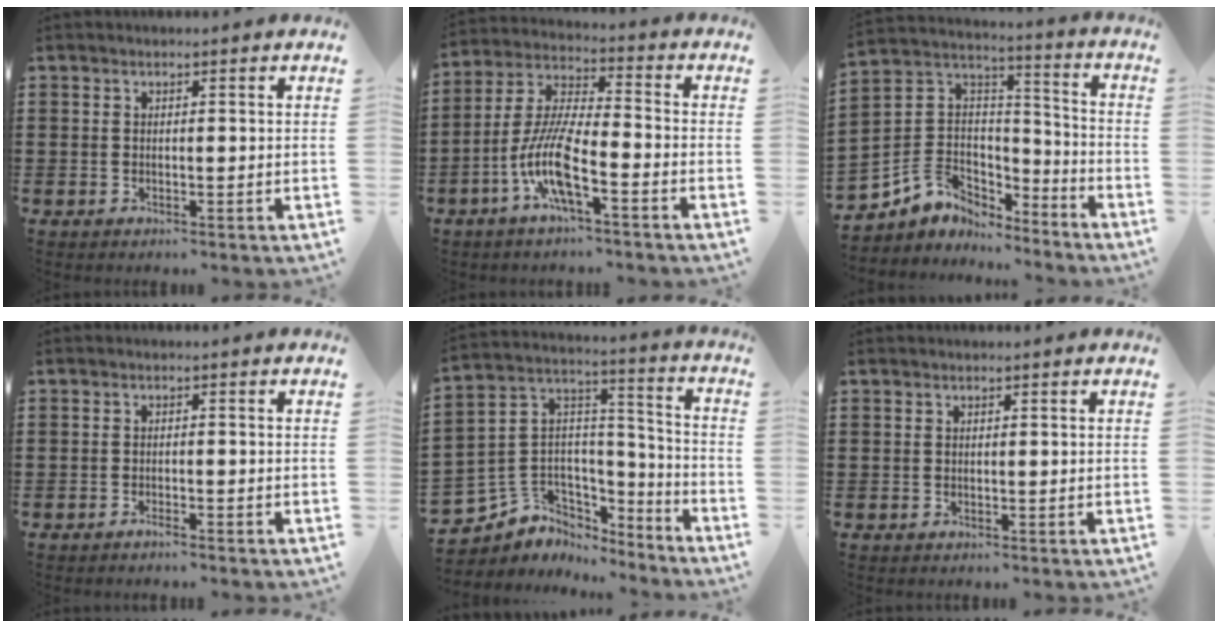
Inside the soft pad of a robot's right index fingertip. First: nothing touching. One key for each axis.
{"total": 10.1, "fx": -4.9, "fy": 1.9, "fz": 8.7, "tx": -0.206, "ty": -0.017, "tz": -0.098}
{"total": 6.3, "fx": -2.4, "fy": 5.9, "fz": 0.4, "tx": -0.046, "ty": 0.002, "tz": -0.047}
{"total": 1.3, "fx": -1.2, "fy": -0.1, "fz": 0.4, "tx": -0.009, "ty": -0.004, "tz": -0.023}
{"total": 6.1, "fx": -1.8, "fy": 5.8, "fz": 0.4, "tx": -0.049, "ty": -0.012, "tz": -0.035}
{"total": 0.0}